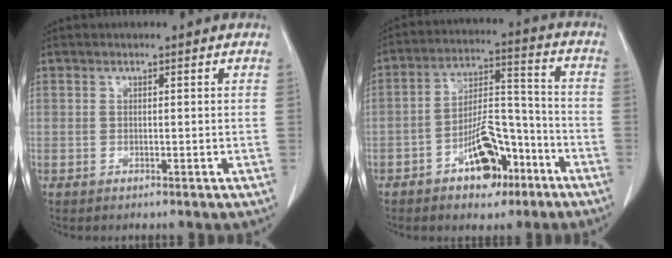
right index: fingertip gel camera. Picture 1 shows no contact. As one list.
[{"total": 10.8, "force": [-5.9, 5.0, 7.5], "torque": [-0.131, 0.023, -0.089]}]